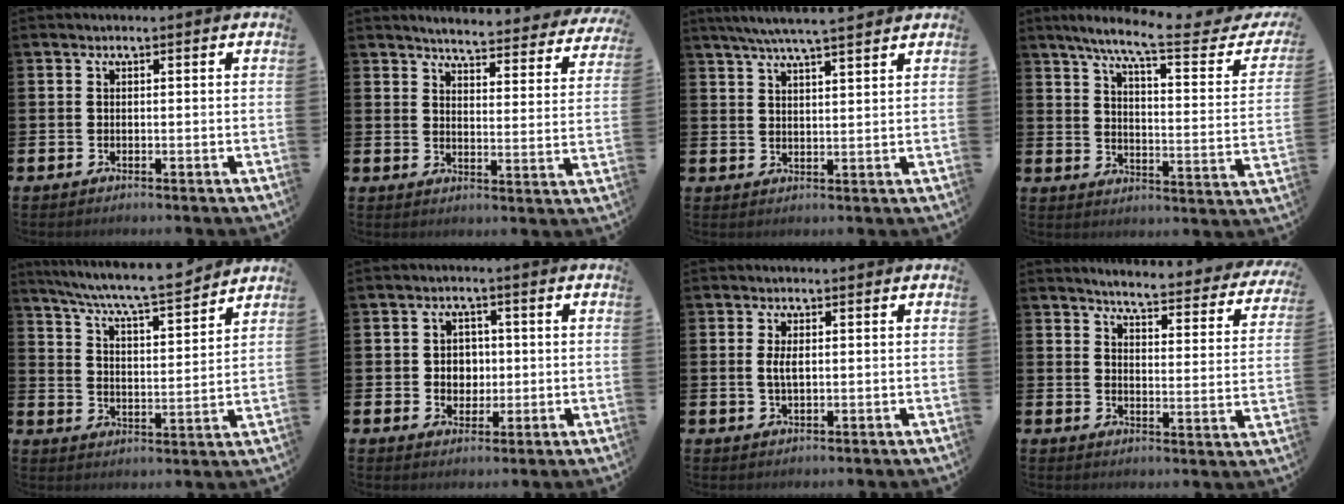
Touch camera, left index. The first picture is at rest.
{"total": 4.6, "force": [4.5, 0.2, 0.7], "torque": [-0.021, -0.042, 0.072]}
{"total": 5.7, "force": [5.3, 0.1, 2.3], "torque": [-0.055, -0.016, 0.094]}
{"total": 9.4, "force": [7.4, 0.9, 5.7], "torque": [-0.115, -0.046, 0.112]}
{"total": 7.6, "force": [7.2, 0.1, 2.5], "torque": [-0.079, -0.055, 0.123]}
{"total": 3.4, "force": [0.5, 3.1, 1.3], "torque": [-0.015, 0.002, 0.000]}
{"total": 2.4, "force": [0.4, 1.0, 2.1], "torque": [-0.038, 0.004, 0.003]}
{"total": 4.5, "force": [4.4, 0.1, 1.0], "torque": [-0.035, -0.040, 0.069]}